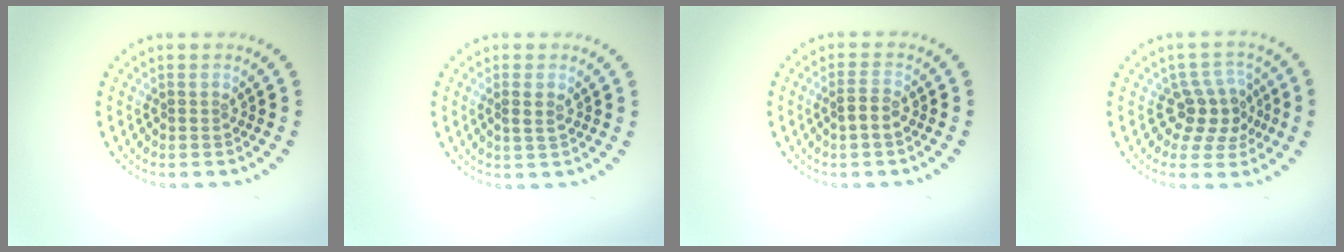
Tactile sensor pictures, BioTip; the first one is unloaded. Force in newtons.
{"total": 0.8, "press": 0.8, "slide": 0.2}
{"total": 1.9, "press": 1.8, "slide": 0.7}
{"total": 3.6, "press": 3.1, "slide": 1.8}